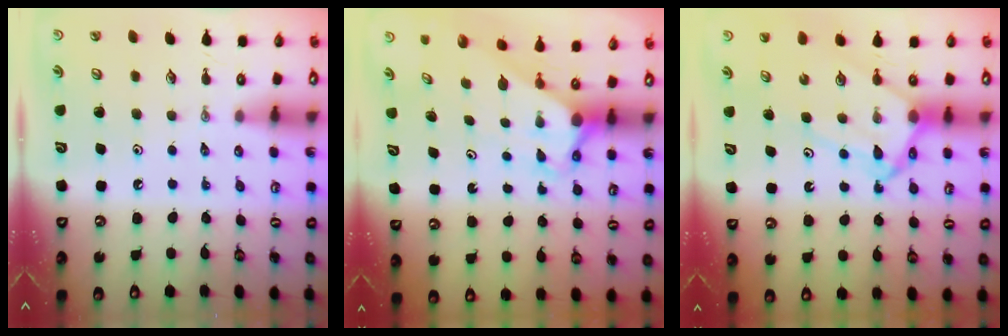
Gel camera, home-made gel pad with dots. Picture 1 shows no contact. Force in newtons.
{"total": 2.7, "press": 2.7, "slide": 0.0}
{"total": 9.1, "press": 9.0, "slide": 0.9}